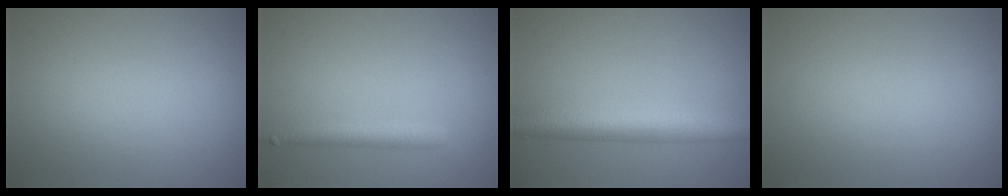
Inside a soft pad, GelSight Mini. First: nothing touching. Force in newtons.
{"total": 2.2, "press": 2.2, "slide": 0.1}
{"total": 6.0, "press": 6.0, "slide": 0.1}
{"total": 0.0}